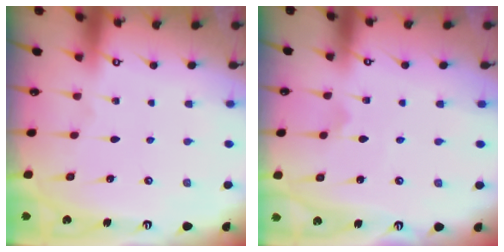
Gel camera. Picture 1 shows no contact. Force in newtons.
{"total": 1.6, "press": 1.6, "slide": 0.0}